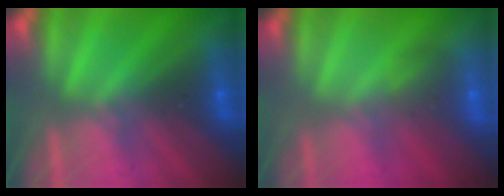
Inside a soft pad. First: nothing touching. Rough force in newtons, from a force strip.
{"total": 2.8}